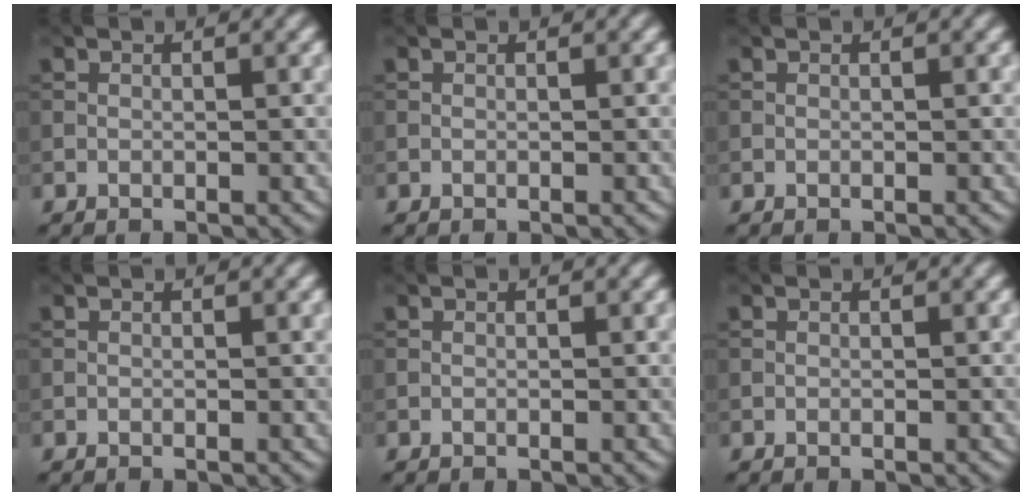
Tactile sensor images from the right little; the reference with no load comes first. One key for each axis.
{"total": 0.0}
{"total": 0.0}
{"total": 0.0}
{"total": 0.0}
{"total": 0.0}